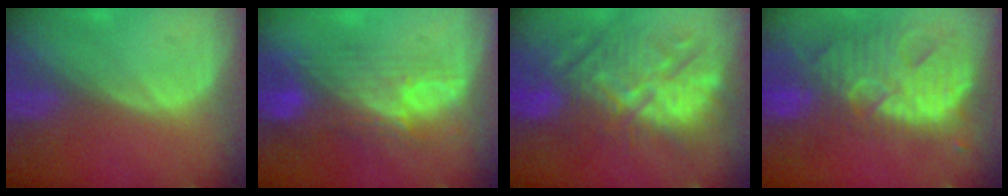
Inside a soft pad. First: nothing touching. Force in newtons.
{"total": 9.8, "press": 8.3, "slide": 5.1}
{"total": 11.9, "press": 11.5, "slide": 3.0}
{"total": 13.9, "press": 11.7, "slide": 7.5}